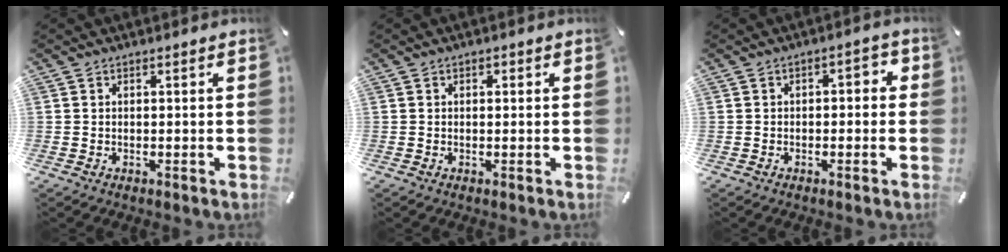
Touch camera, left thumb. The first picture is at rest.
{"total": 0.6, "force": [0.1, 0.5, 0.2], "torque": [-0.005, 0.004, 0.000]}
{"total": 2.7, "force": [-1.6, 1.5, 1.6], "torque": [-0.027, 0.016, -0.034]}